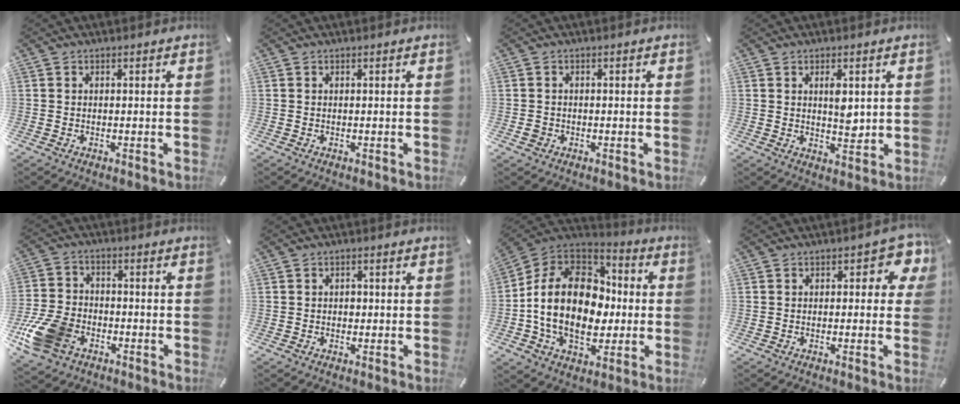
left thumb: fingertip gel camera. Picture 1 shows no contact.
{"total": 0.0}
{"total": 1.5, "force": [-0.4, 1.4, 0.6], "torque": [-0.010, 0.004, -0.011]}
{"total": 5.1, "force": [1.5, 2.6, 4.1], "torque": [-0.054, -0.011, 0.019]}
{"total": 13.1, "force": [-6.4, 8.9, 7.1], "torque": [-0.151, 0.035, -0.112]}
{"total": 1.4, "force": [-0.1, 1.2, 0.7], "torque": [-0.008, 0.002, -0.007]}
{"total": 19.9, "force": [-1.7, 15.1, 12.8], "torque": [-0.245, 0.016, -0.027]}
{"total": 5.7, "force": [1.0, 3.2, 4.6], "torque": [-0.049, 0.000, 0.010]}